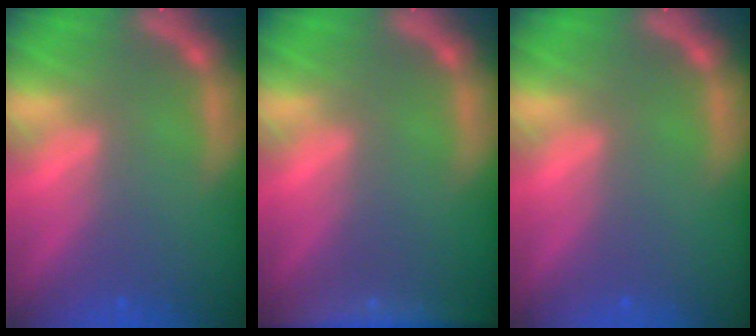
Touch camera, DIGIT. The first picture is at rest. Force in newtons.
{"total": 6.5}
{"total": 0.0}